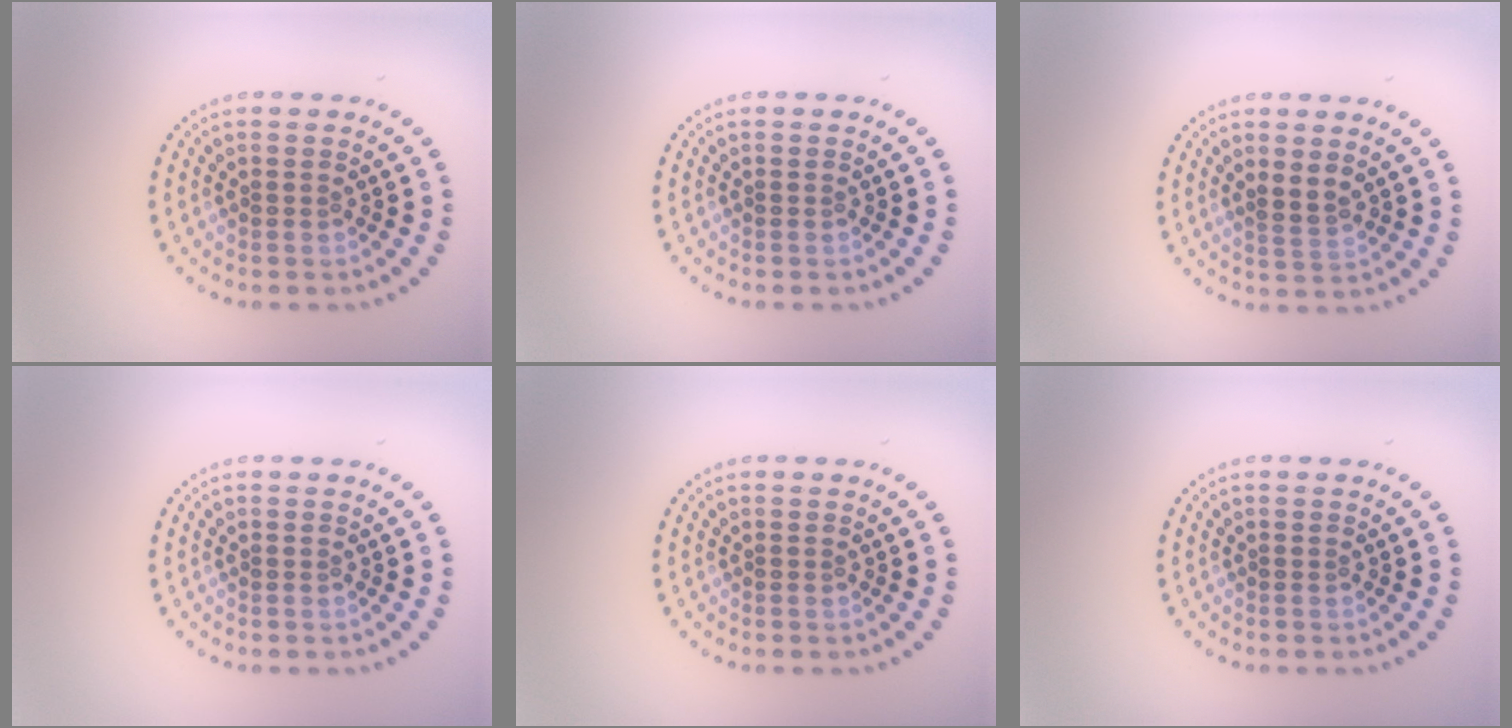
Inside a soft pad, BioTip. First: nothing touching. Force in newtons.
{"total": 0.0}
{"total": 1.9, "press": 1.7, "slide": 0.7}
{"total": 0.0}
{"total": 0.0}
{"total": 0.0}